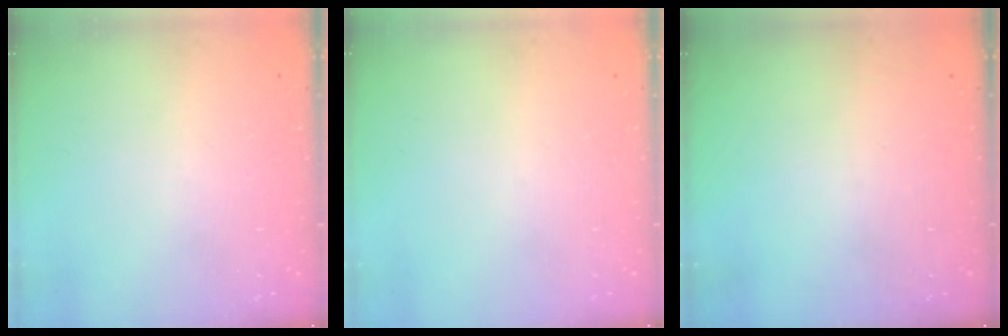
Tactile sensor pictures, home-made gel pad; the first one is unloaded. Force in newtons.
{"total": 0.0}
{"total": 0.0}